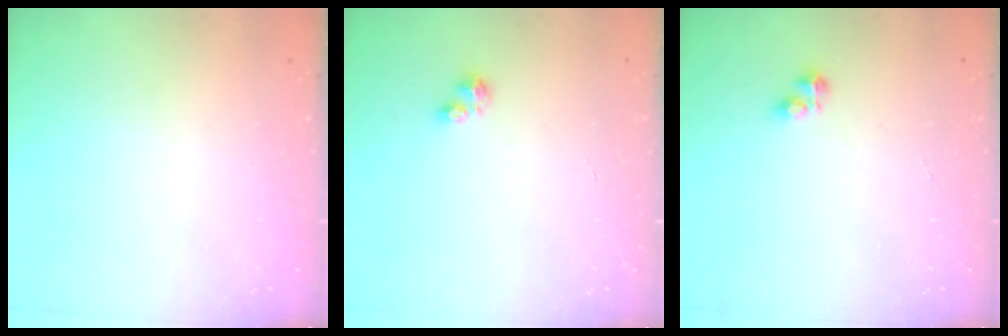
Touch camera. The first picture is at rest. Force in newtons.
{"total": 2.5, "press": 2.5, "slide": 0.4}
{"total": 3.0, "press": 2.9, "slide": 0.5}